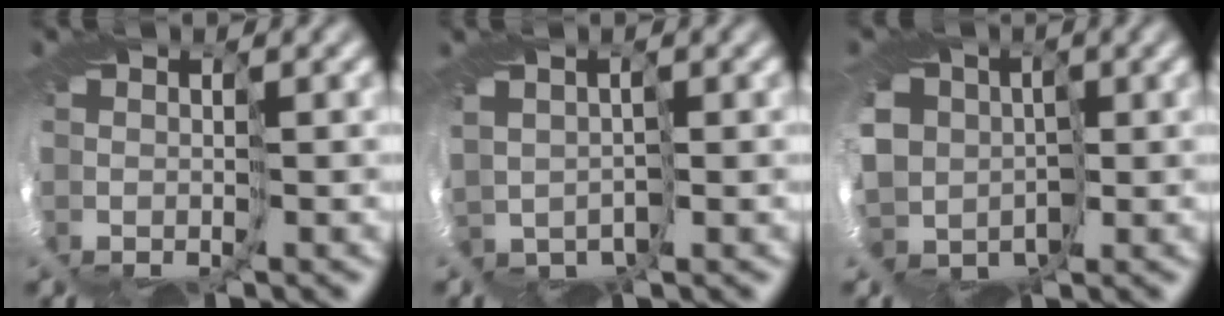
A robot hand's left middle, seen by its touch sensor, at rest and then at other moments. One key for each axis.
{"total": 1.4, "fx": 0.4, "fy": 1.3, "fz": -0.4, "tx": -0.007, "ty": 0.001, "tz": 0.010}
{"total": 7.1, "fx": 0.4, "fy": 6.4, "fz": 3.0, "tx": -0.077, "ty": 0.001, "tz": -0.011}